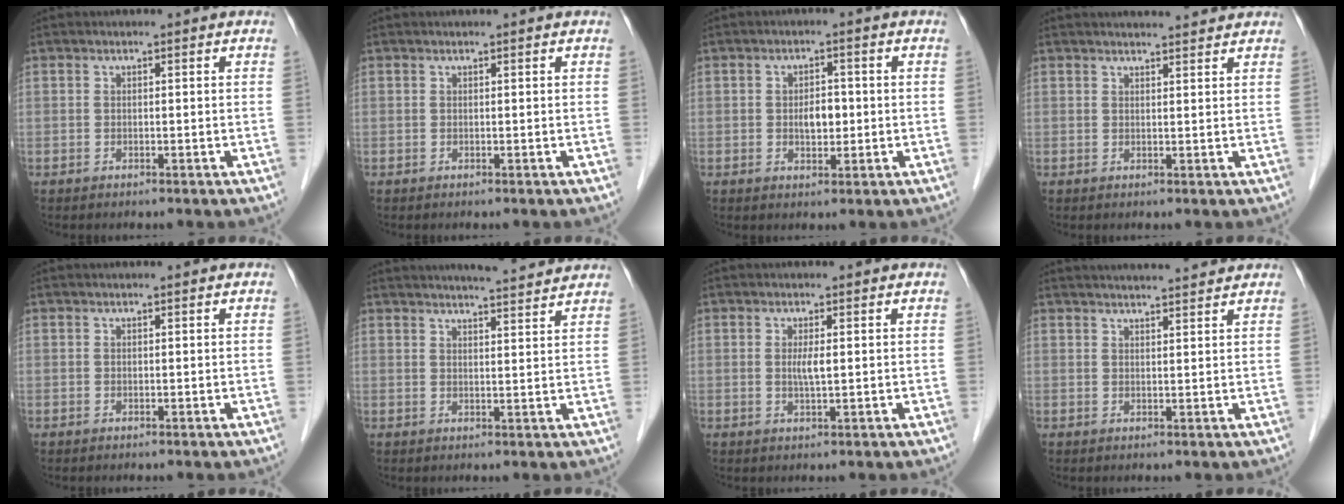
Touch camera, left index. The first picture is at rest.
{"total": 0.5, "force": [0.5, 0.0, 0.2], "torque": [0.000, 0.006, 0.008]}
{"total": 3.2, "force": [-0.2, 1.8, 2.7], "torque": [-0.043, 0.003, 0.000]}
{"total": 5.6, "force": [5.3, 0.5, 1.6], "torque": [-0.021, 0.018, 0.061]}
{"total": 0.0}
{"total": 9.0, "force": [8.5, 0.3, 3.2], "torque": [-0.051, 0.013, 0.107]}
{"total": 1.9, "force": [0.3, 0.1, 1.9], "torque": [-0.041, -0.002, 0.005]}
{"total": 8.6, "force": [8.2, 0.3, 2.8], "torque": [-0.041, 0.023, 0.104]}